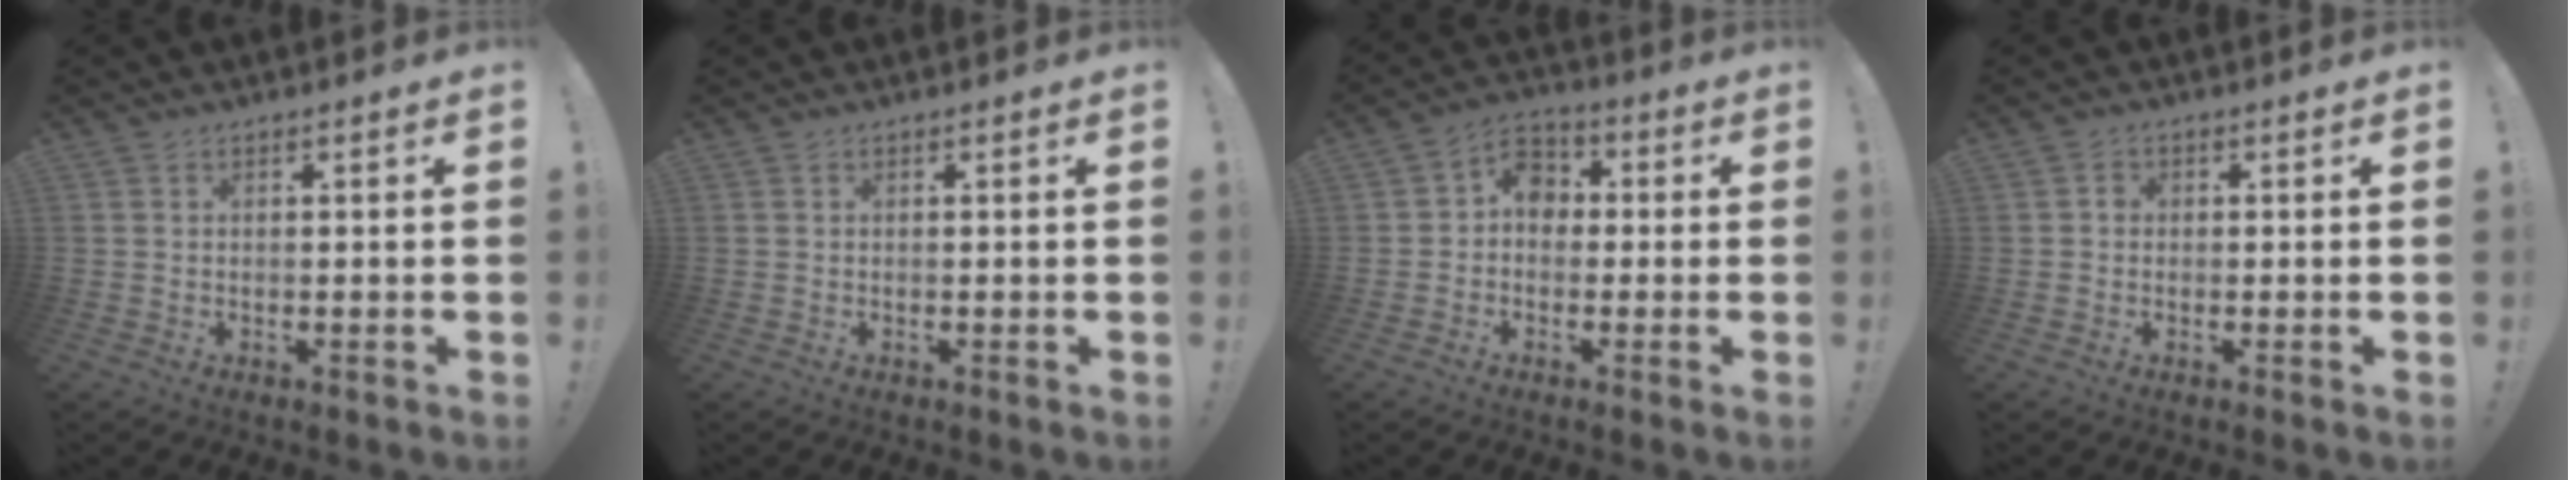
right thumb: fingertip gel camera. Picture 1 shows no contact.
{"total": 0.0}
{"total": 7.0, "force": [-0.1, 5.9, 3.7], "torque": [-0.062, 0.021, 0.004]}
{"total": 1.4, "force": [-0.4, 1.2, 0.6], "torque": [-0.005, 0.003, -0.009]}